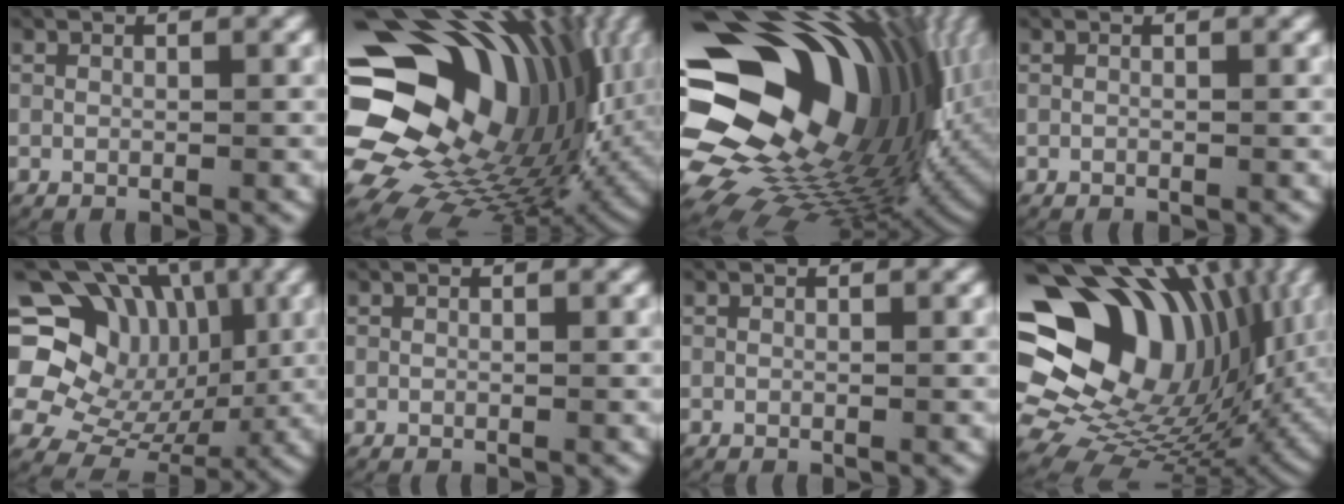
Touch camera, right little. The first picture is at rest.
{"total": 29.2, "force": [0.8, 20.7, 20.6], "torque": [-0.351, -0.021, 0.009]}
{"total": 33.1, "force": [0.1, 22.2, 24.6], "torque": [-0.399, -0.025, 0.000]}
{"total": 0.0}
{"total": 16.7, "force": [2.7, 13.9, 8.9], "torque": [-0.201, -0.032, 0.046]}
{"total": 0.0}
{"total": 0.0}
{"total": 22.7, "force": [3.0, 16.5, 15.3], "torque": [-0.265, -0.004, 0.049]}